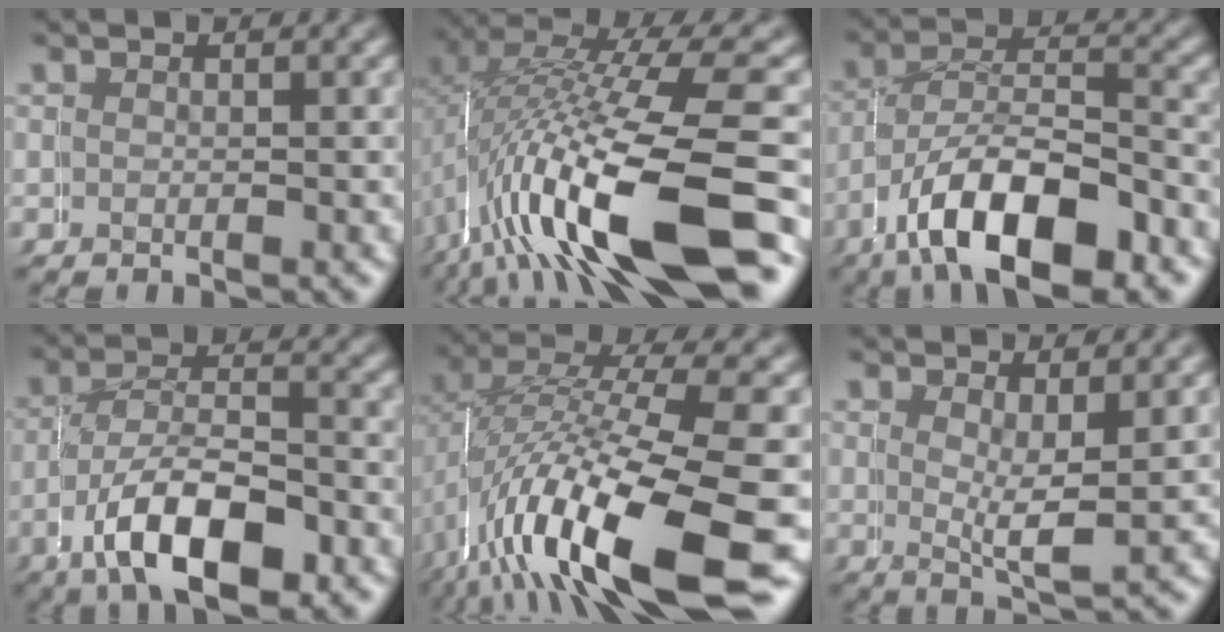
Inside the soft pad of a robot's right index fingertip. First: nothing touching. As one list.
[{"total": 12.2, "force": [-3.0, 4.6, 10.9], "torque": [-0.213, -0.021, -0.027]}, {"total": 10.2, "force": [-4.8, 5.3, 7.2], "torque": [-0.125, -0.039, -0.058]}, {"total": 7.6, "force": [-3.2, 4.0, 5.7], "torque": [-0.095, -0.032, -0.040]}, {"total": 12.2, "force": [-3.4, 5.5, 10.4], "torque": [-0.197, -0.026, -0.038]}, {"total": 3.1, "force": [1.2, 0.3, 2.8], "torque": [-0.053, -0.007, 0.027]}]